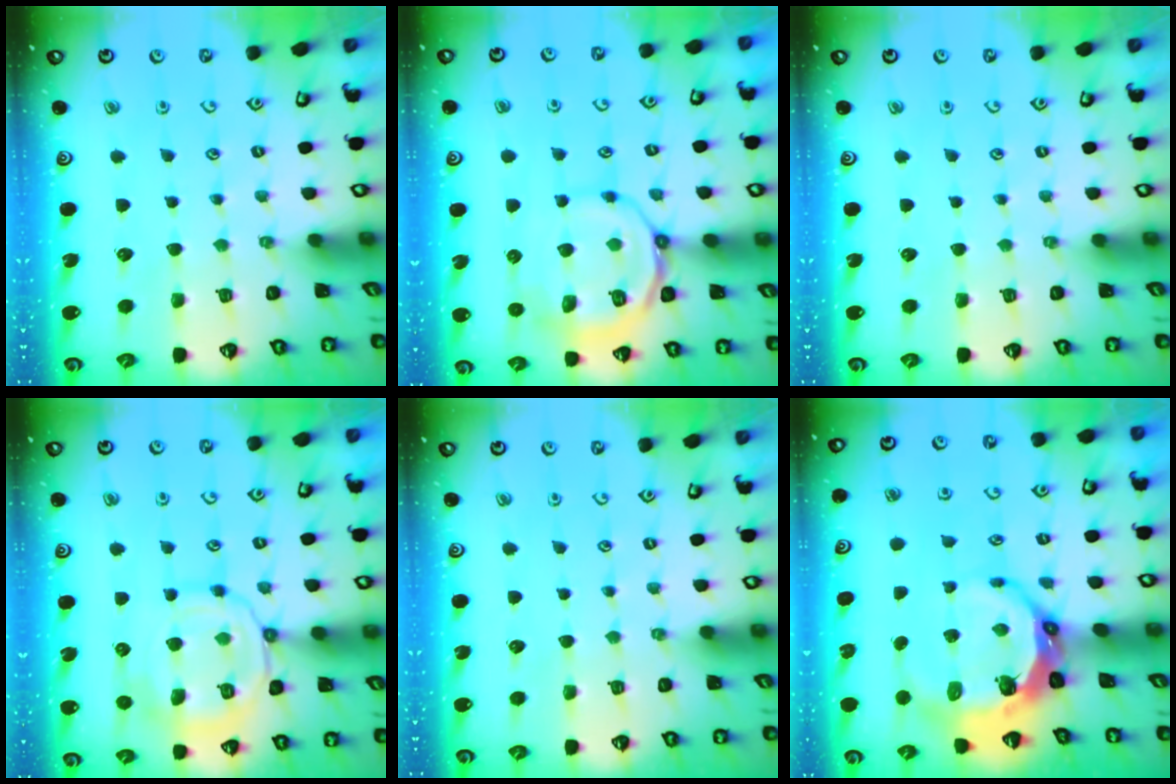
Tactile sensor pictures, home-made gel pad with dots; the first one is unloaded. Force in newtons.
{"total": 13.0, "press": 12.9, "slide": 1.3}
{"total": 0.0}
{"total": 14.2, "press": 14.2, "slide": 1.5}
{"total": 0.0}
{"total": 10.9, "press": 9.7, "slide": 5.0}